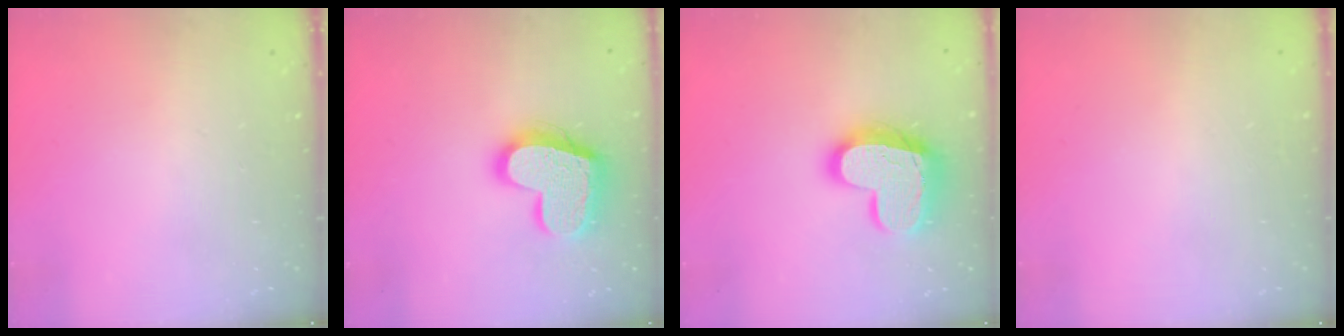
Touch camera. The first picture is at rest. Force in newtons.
{"total": 18.2, "press": 18.2, "slide": 1.6}
{"total": 17.7, "press": 17.7, "slide": 1.0}
{"total": 0.6, "press": 0.5, "slide": 0.2}